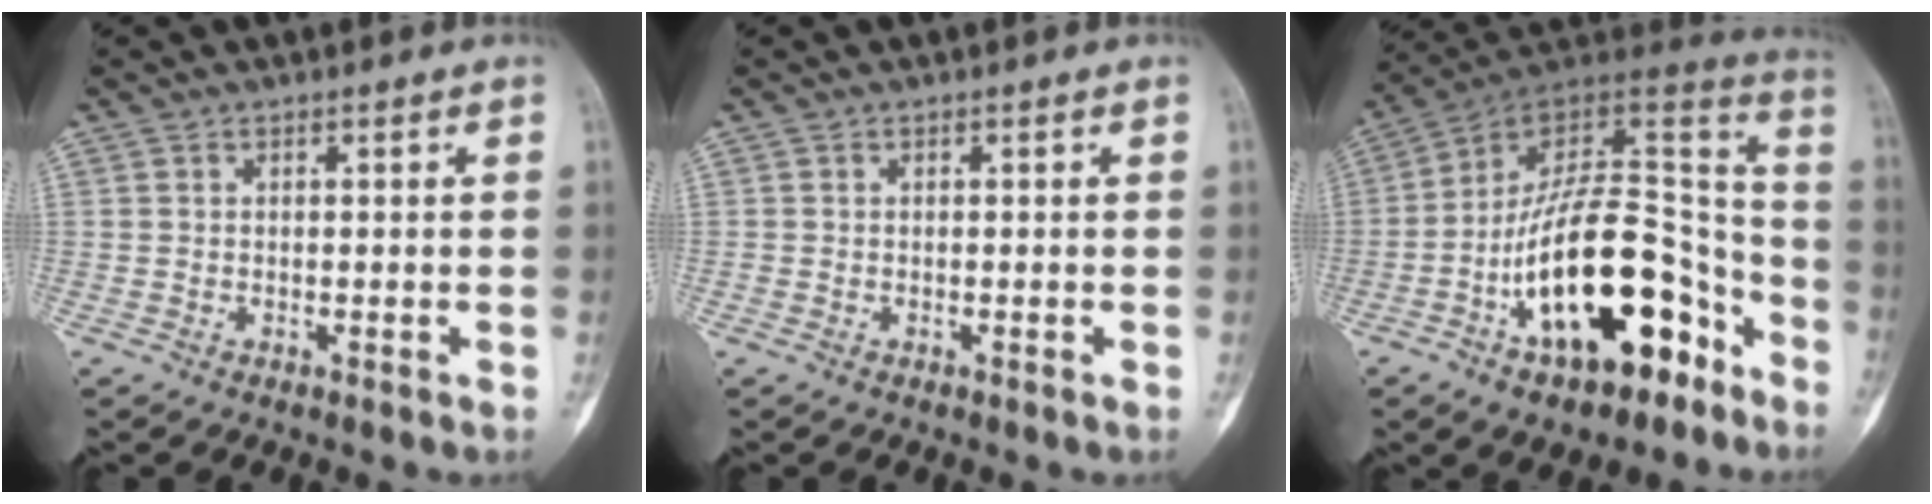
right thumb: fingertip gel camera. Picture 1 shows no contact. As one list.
[{"total": 0.0}, {"total": 25.4, "force": [-11.2, 11.9, 19.4], "torque": [-0.294, 0.093, -0.175]}]